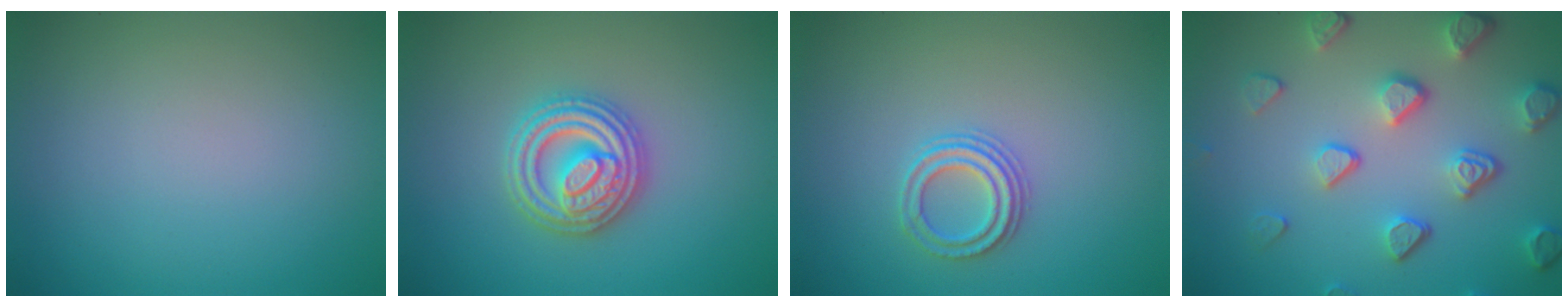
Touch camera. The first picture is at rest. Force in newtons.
{"total": 4.9, "press": 4.8, "slide": 0.8}
{"total": 2.4, "press": 2.2, "slide": 0.8}
{"total": 5.0, "press": 3.9, "slide": 3.1}